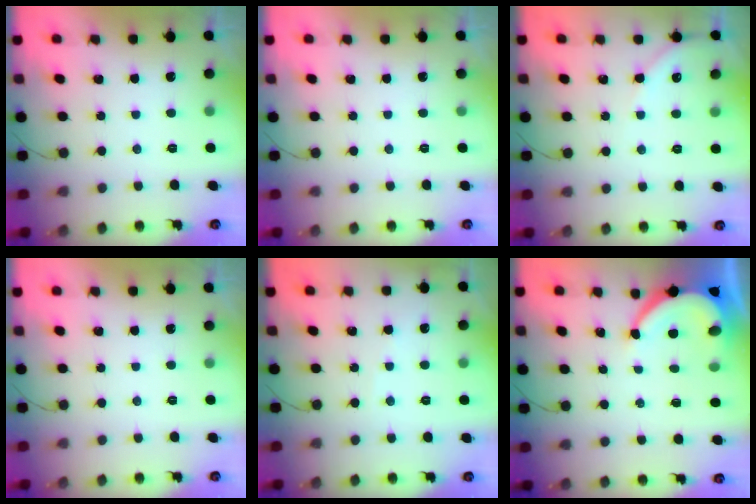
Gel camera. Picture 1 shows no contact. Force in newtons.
{"total": 0.0}
{"total": 4.1, "press": 4.1, "slide": 0.5}
{"total": 0.0}
{"total": 1.4, "press": 1.4, "slide": 0.2}
{"total": 8.2, "press": 8.1, "slide": 1.2}